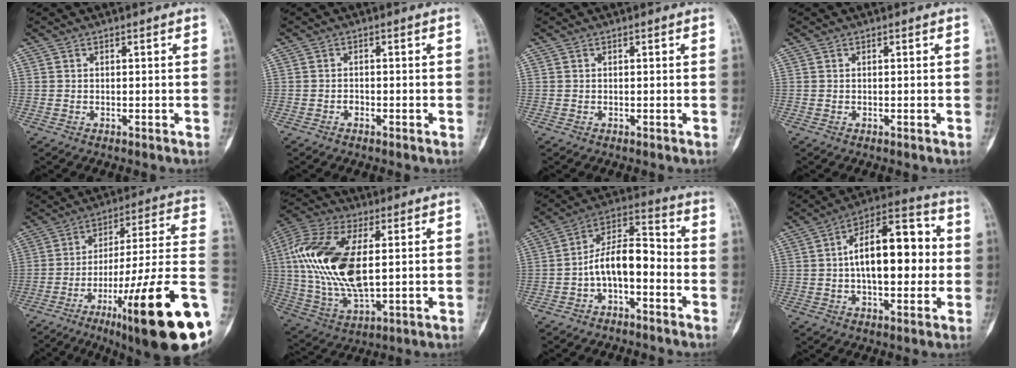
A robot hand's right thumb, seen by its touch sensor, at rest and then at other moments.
{"total": 0.9, "force": [-0.6, 0.5, 0.3], "torque": [-0.006, 0.000, -0.012]}
{"total": 0.0}
{"total": 0.0}
{"total": 27.3, "force": [-9.9, 3.9, 25.1], "torque": [-0.329, 0.040, -0.144]}
{"total": 21.1, "force": [2.8, 10.2, 18.3], "torque": [-0.392, -0.007, 0.050]}
{"total": 10.1, "force": [-3.0, 4.9, 8.2], "torque": [-0.132, 0.056, -0.063]}
{"total": 17.4, "force": [0.8, 8.7, 15.1], "torque": [-0.208, 0.032, 0.005]}